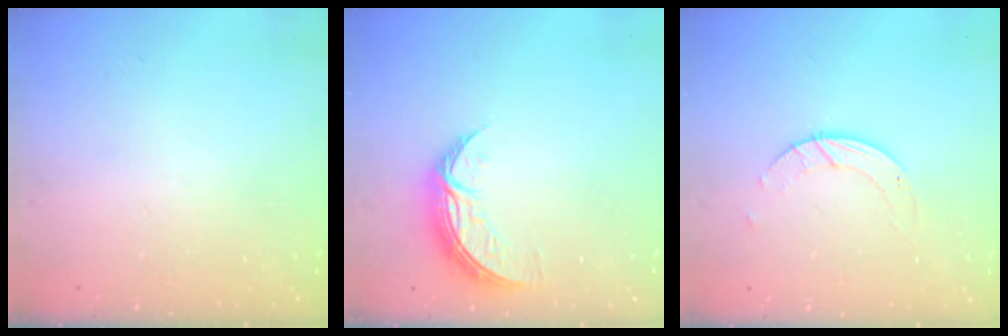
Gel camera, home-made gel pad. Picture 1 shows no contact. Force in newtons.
{"total": 8.5, "press": 8.5, "slide": 0.3}
{"total": 2.8, "press": 2.8, "slide": 0.3}